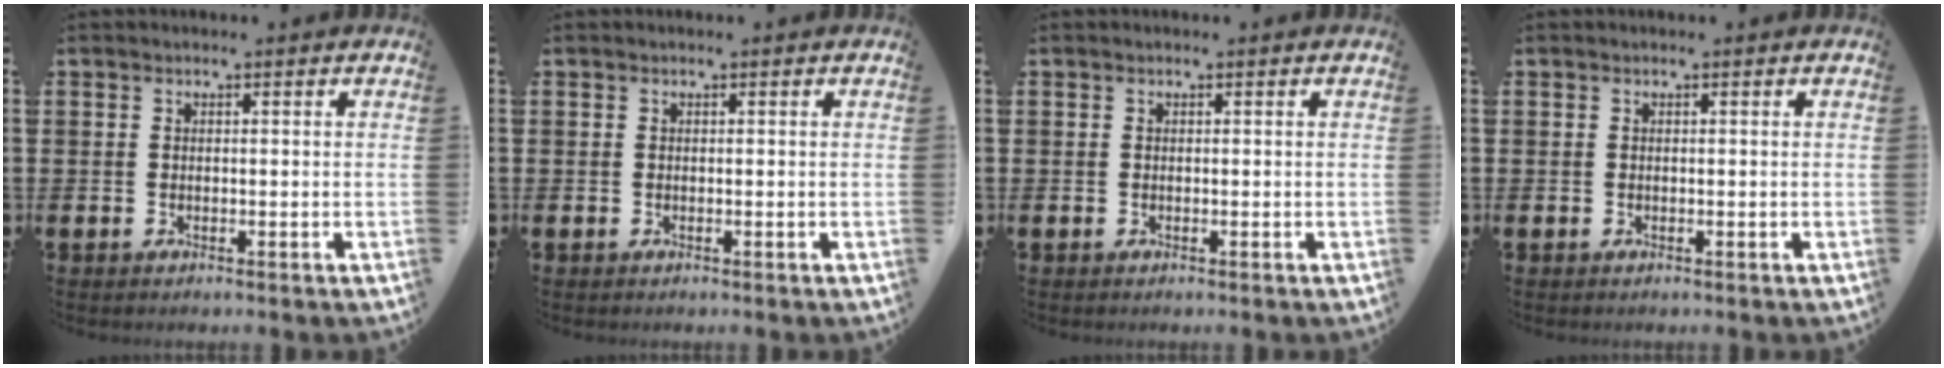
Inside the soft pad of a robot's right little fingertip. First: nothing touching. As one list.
[{"total": 0.0}, {"total": 0.0}, {"total": 0.0}]